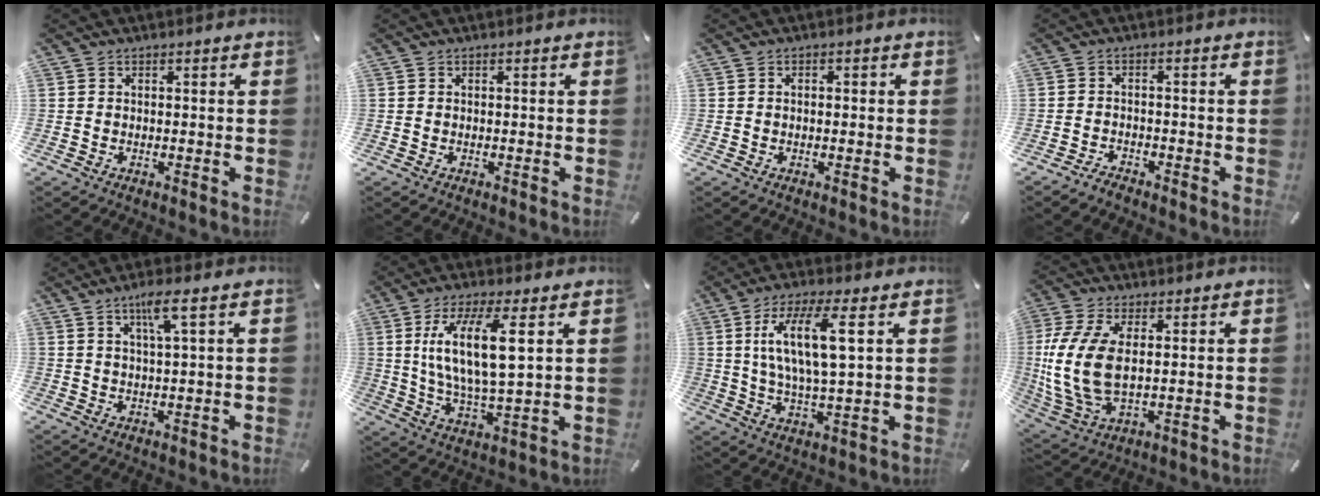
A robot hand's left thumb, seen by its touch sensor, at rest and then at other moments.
{"total": 0.0}
{"total": 1.0, "force": [-0.2, 0.6, 0.8], "torque": [-0.014, 0.002, -0.005]}
{"total": 2.2, "force": [-2.1, 0.5, 0.2], "torque": [-0.005, 0.013, -0.045]}
{"total": 6.1, "force": [2.8, 0.5, 5.4], "torque": [-0.111, 0.003, 0.045]}
{"total": 13.9, "force": [4.5, 4.1, 12.5], "torque": [-0.239, -0.010, 0.071]}
{"total": 13.0, "force": [3.9, 3.6, 11.9], "torque": [-0.242, 0.000, 0.060]}
{"total": 13.4, "force": [1.5, 7.6, 11.0], "torque": [-0.255, -0.011, 0.031]}